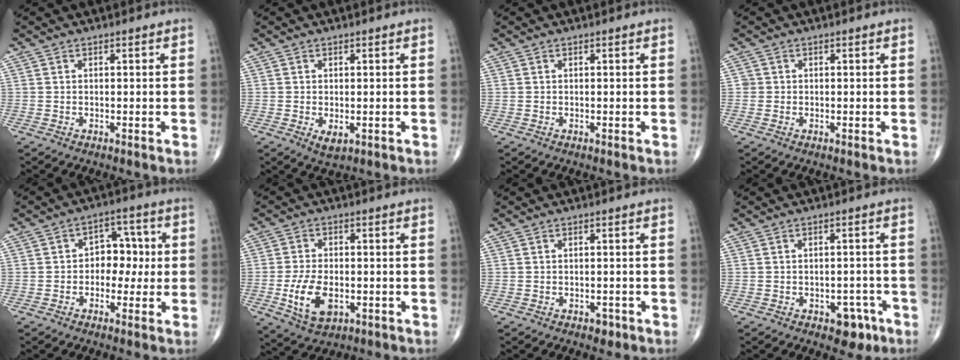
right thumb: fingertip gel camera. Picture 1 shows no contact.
{"total": 2.6, "force": [-0.7, 1.3, 2.1], "torque": [-0.031, -0.006, -0.005]}
{"total": 0.0}
{"total": 1.0, "force": [0.0, 1.0, 0.0], "torque": [0.006, 0.004, -0.002]}
{"total": 6.9, "force": [-0.3, 5.1, 4.6], "torque": [-0.022, 0.023, -0.013]}
{"total": 9.0, "force": [-2.4, 5.2, 6.9], "torque": [-0.127, 0.000, -0.035]}
{"total": 1.6, "force": [-1.0, 1.0, 0.8], "torque": [-0.006, 0.003, -0.012]}
{"total": 5.0, "force": [-2.7, 3.1, 2.8], "torque": [-0.012, 0.020, -0.031]}